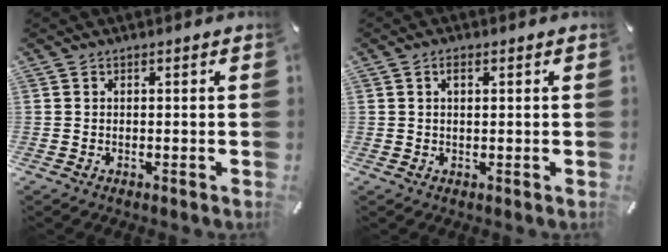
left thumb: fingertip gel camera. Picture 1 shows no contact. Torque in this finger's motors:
{"motor_torque": [-0.22, -0.01, 0.01, 0.04, 0.03]}